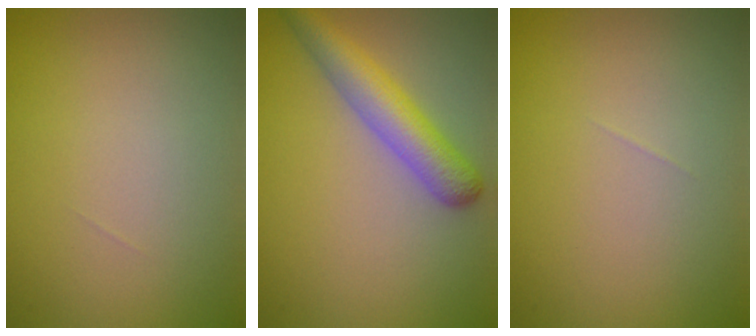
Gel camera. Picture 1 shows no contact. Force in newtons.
{"total": 4.7, "press": 4.7, "slide": 0.2}
{"total": 0.0}